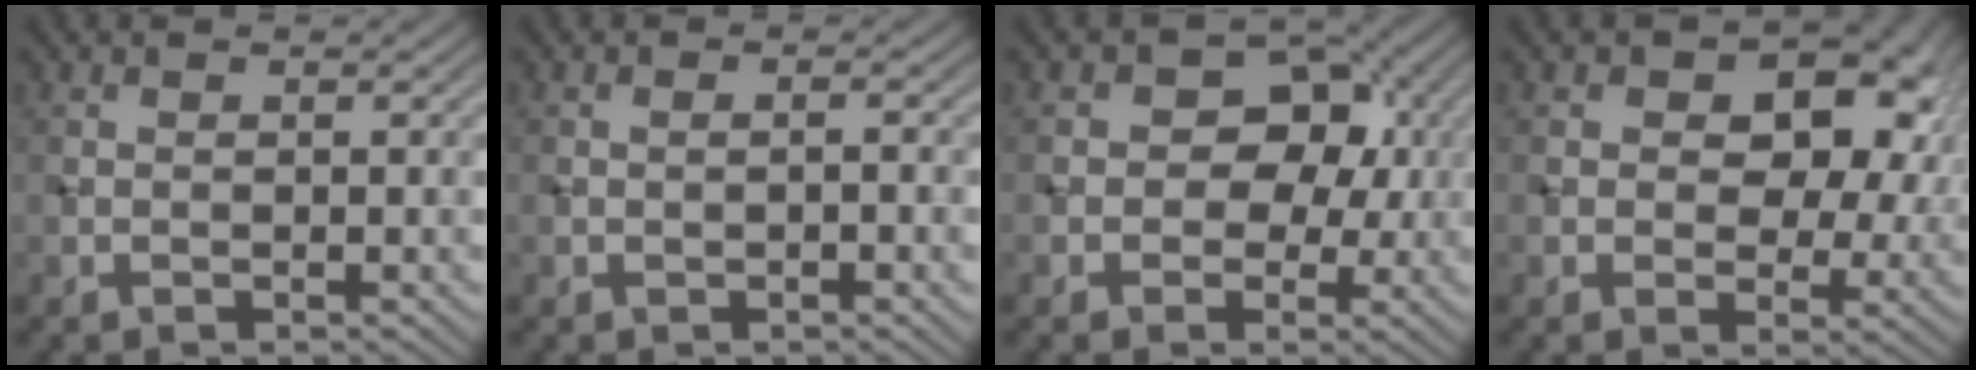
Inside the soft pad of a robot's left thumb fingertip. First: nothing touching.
{"total": 1.7, "force": [-0.5, 0.5, 1.6], "torque": [-0.026, 0.003, -0.009]}
{"total": 8.2, "force": [0.5, 6.5, 5.0], "torque": [-0.036, 0.022, -0.019]}
{"total": 11.2, "force": [3.1, 7.1, 8.1], "torque": [-0.103, 0.003, 0.039]}